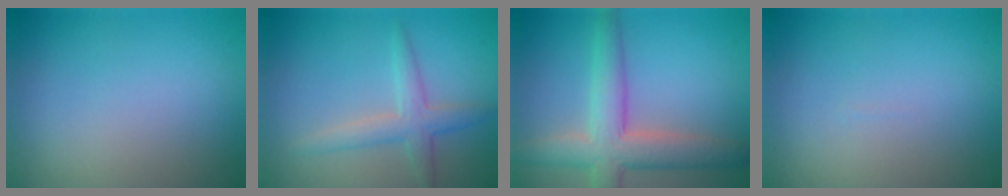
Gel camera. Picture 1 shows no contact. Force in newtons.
{"total": 2.8, "press": 2.8, "slide": 0.0}
{"total": 6.1, "press": 6.1, "slide": 0.3}
{"total": 0.0}